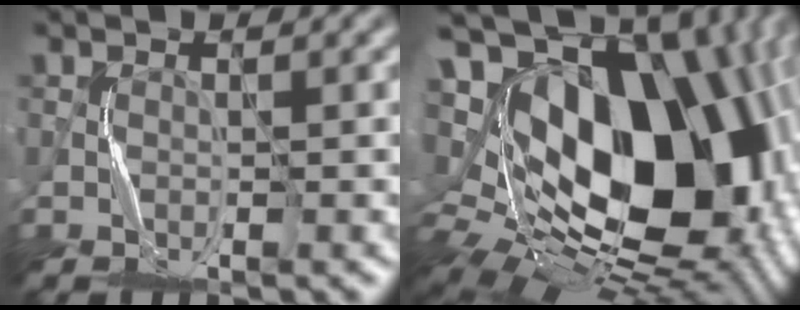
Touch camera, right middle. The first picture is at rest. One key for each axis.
{"total": 20.2, "fx": 3.1, "fy": 13.1, "fz": 15.1, "tx": -0.223, "ty": 0.025, "tz": 0.075}